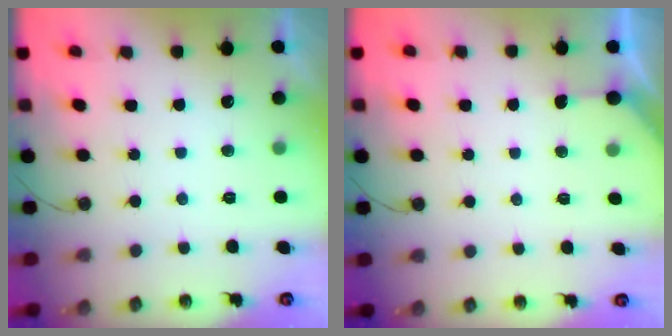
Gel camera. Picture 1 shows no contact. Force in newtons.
{"total": 3.2, "press": 3.2, "slide": 0.3}